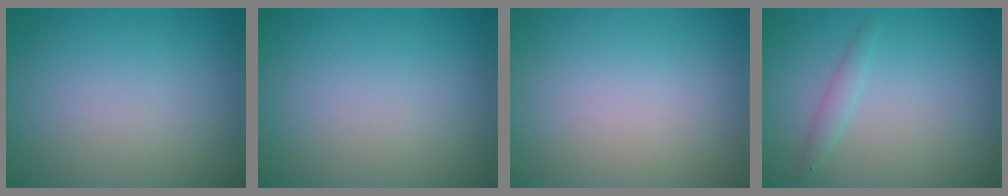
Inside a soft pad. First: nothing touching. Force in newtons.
{"total": 0.0}
{"total": 0.0}
{"total": 1.2, "press": 1.2, "slide": 0.0}